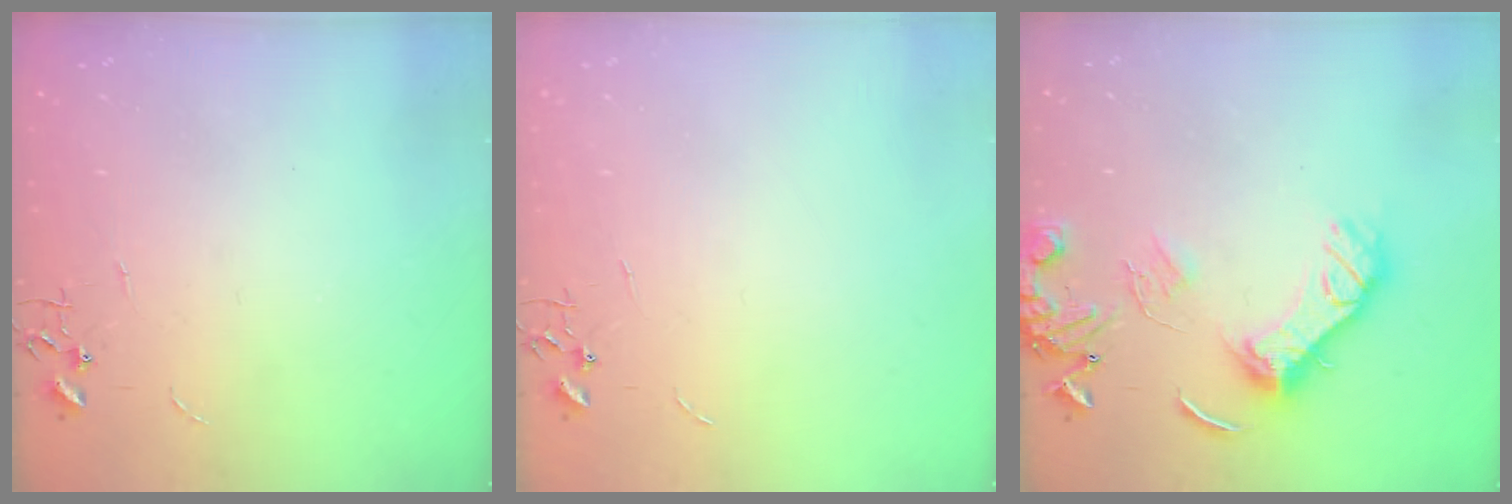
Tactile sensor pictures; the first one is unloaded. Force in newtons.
{"total": 0.0}
{"total": 14.6, "press": 14.5, "slide": 1.2}